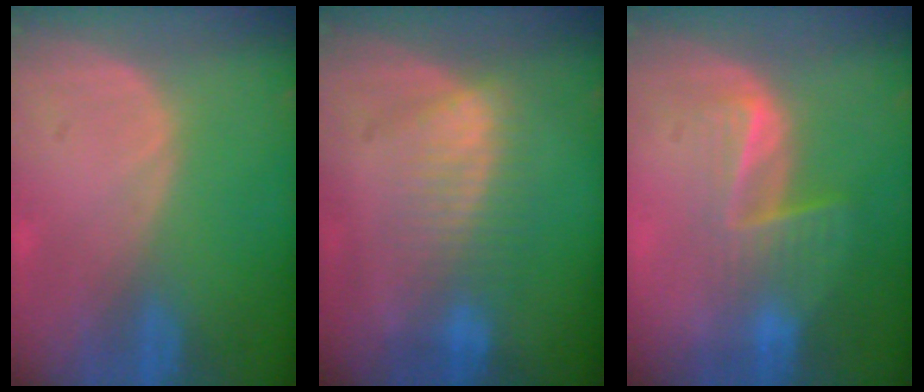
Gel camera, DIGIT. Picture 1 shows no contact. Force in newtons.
{"total": 6.7, "press": 6.3, "slide": 2.1}
{"total": 6.7, "press": 5.5, "slide": 3.8}